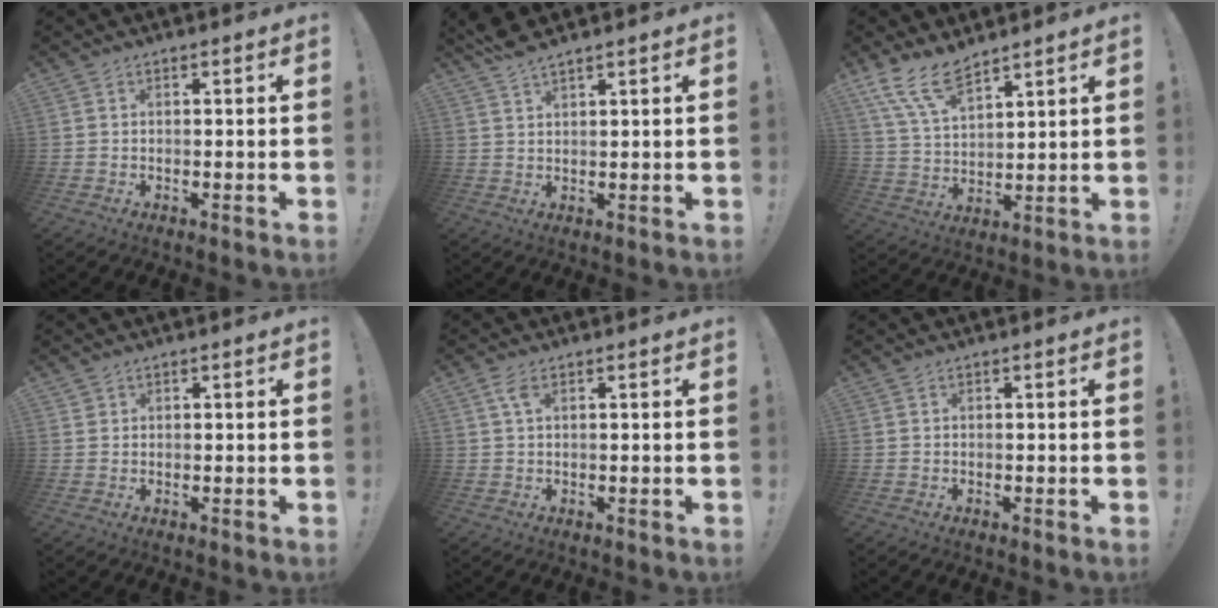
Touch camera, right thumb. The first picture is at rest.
{"total": 4.0, "force": [3.6, 0.2, 1.8], "torque": [-0.041, -0.015, 0.065]}
{"total": 11.7, "force": [9.0, 4.5, 6.0], "torque": [-0.130, -0.046, 0.174]}
{"total": 1.1, "force": [0.9, 0.6, 0.2], "torque": [0.004, -0.004, 0.015]}
{"total": 3.2, "force": [1.2, 1.3, 2.6], "torque": [-0.048, 0.000, 0.019]}
{"total": 0.0}